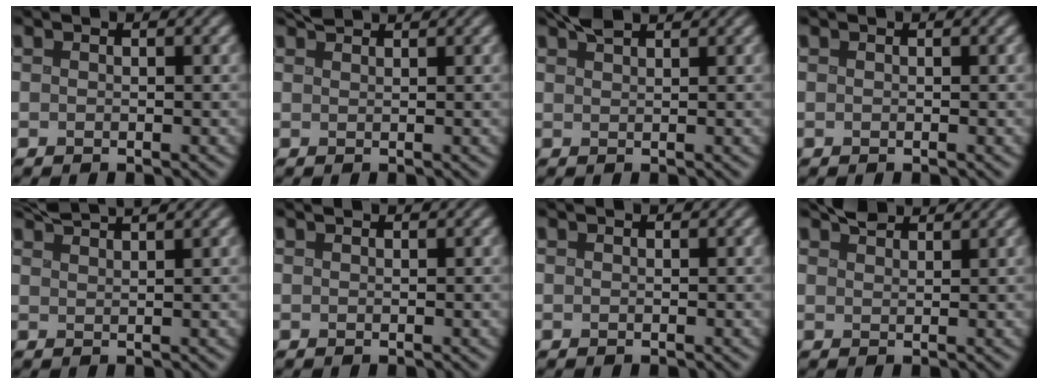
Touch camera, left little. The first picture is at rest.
{"total": 1.4, "force": [1.4, 0.0, 0.4], "torque": [-0.004, 0.004, 0.025]}
{"total": 1.9, "force": [1.7, 0.3, 0.8], "torque": [-0.012, 0.008, 0.032]}
{"total": 0.0}
{"total": 3.0, "force": [2.7, 0.3, 1.2], "torque": [-0.005, 0.012, 0.044]}
{"total": 0.0}
{"total": 0.0}
{"total": 2.3, "force": [2.1, 0.5, 0.7], "torque": [-0.008, 0.009, 0.041]}